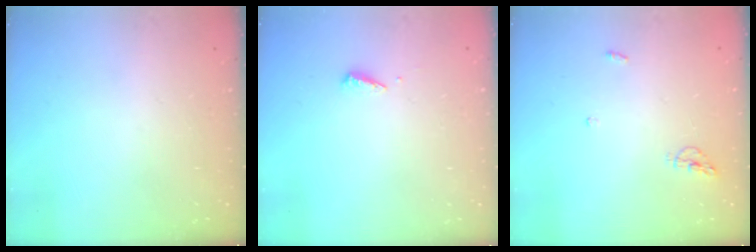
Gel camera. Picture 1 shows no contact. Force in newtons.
{"total": 2.5, "press": 2.5, "slide": 0.1}
{"total": 4.6, "press": 4.5, "slide": 1.0}